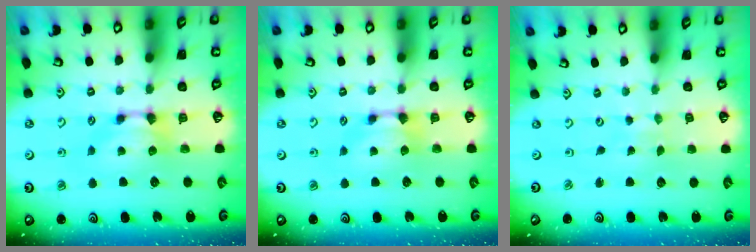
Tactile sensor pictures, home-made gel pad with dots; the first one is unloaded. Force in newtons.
{"total": 0.0}
{"total": 6.4, "press": 6.4, "slide": 0.4}